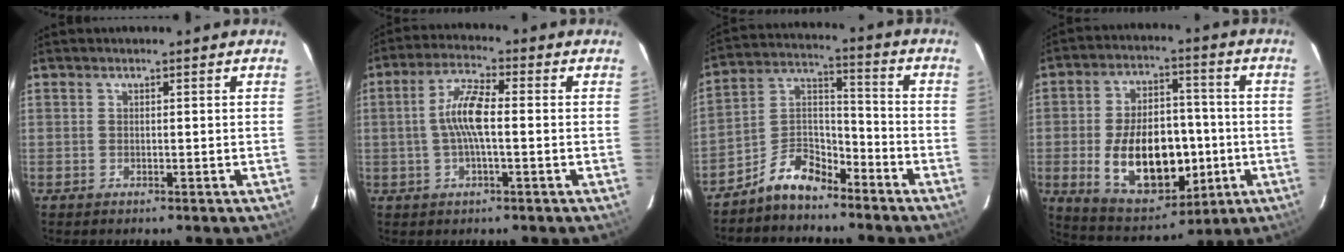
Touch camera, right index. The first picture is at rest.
{"total": 7.5, "force": [-0.4, 1.7, 7.3], "torque": [-0.145, 0.011, -0.008]}
{"total": 9.3, "force": [-7.3, 4.0, 4.2], "torque": [-0.095, 0.043, -0.140]}
{"total": 19.2, "force": [-3.6, 11.7, 14.8], "torque": [-0.280, 0.010, -0.029]}